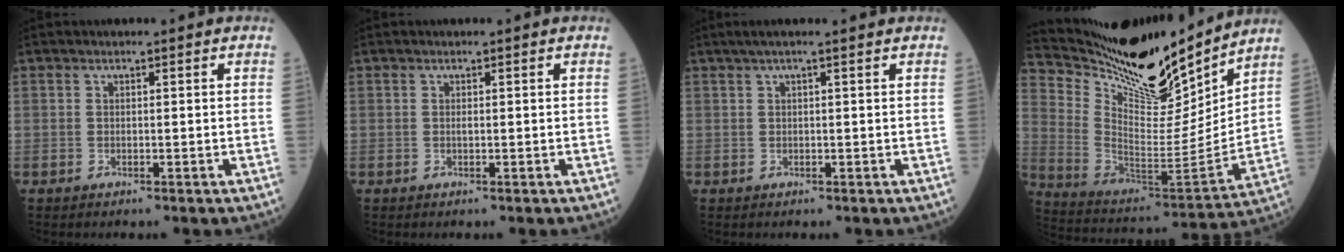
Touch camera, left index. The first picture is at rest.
{"total": 0.0}
{"total": 4.5, "force": [3.5, -0.5, 2.7], "torque": [-0.039, 0.028, 0.053]}
{"total": 20.4, "force": [18.5, 3.7, 7.8], "torque": [-0.152, -0.041, 0.314]}